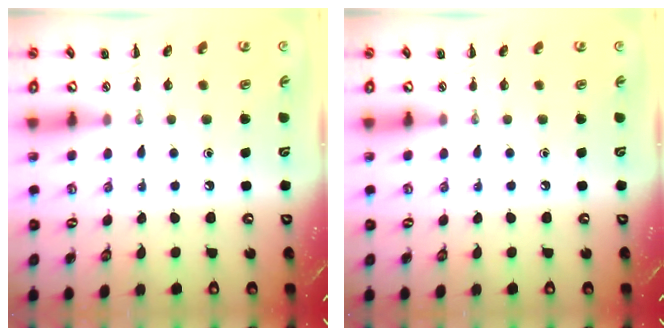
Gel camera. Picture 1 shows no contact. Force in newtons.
{"total": 0.0}